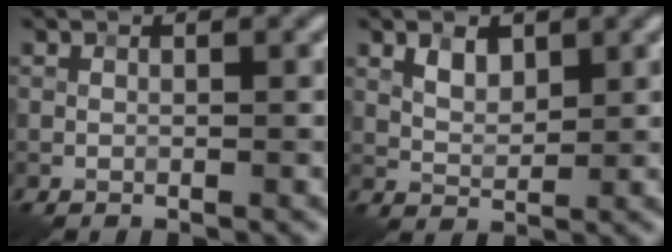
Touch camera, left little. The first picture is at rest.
{"total": 2.3, "force": [1.2, 1.3, 1.5], "torque": [-0.031, -0.001, 0.024]}